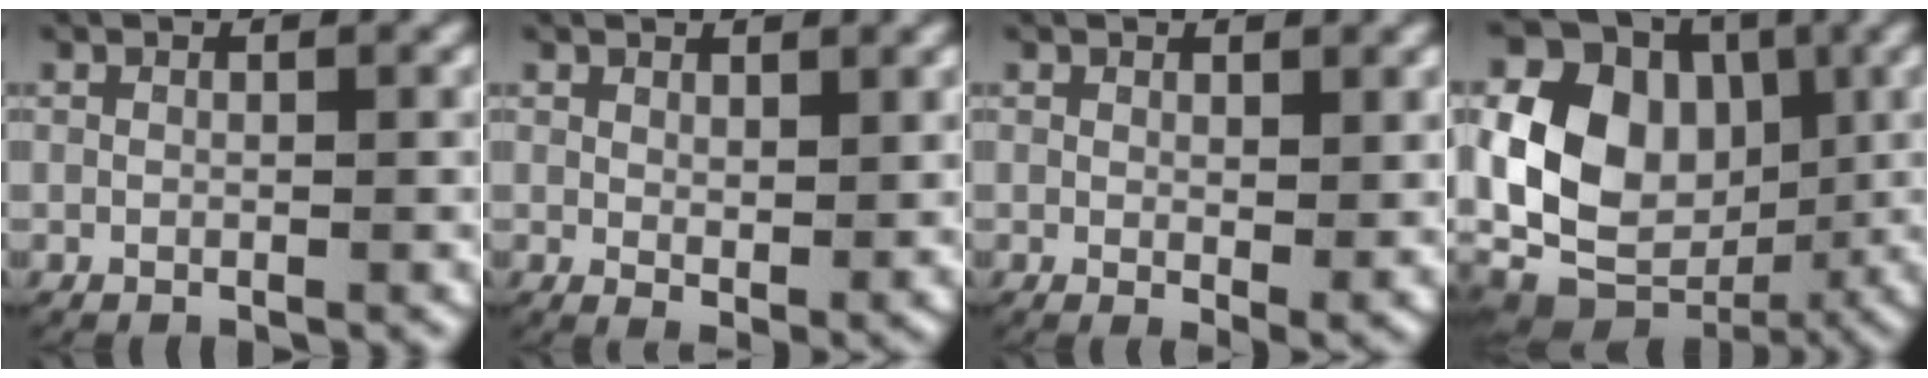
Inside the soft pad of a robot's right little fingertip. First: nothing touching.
{"total": 1.9, "force": [0.9, 0.7, 1.5], "torque": [-0.025, -0.014, 0.024]}
{"total": 1.4, "force": [0.5, 0.5, 1.2], "torque": [-0.016, -0.011, 0.014]}
{"total": 14.5, "force": [-0.3, 11.9, 8.4], "torque": [-0.203, -0.043, 0.013]}